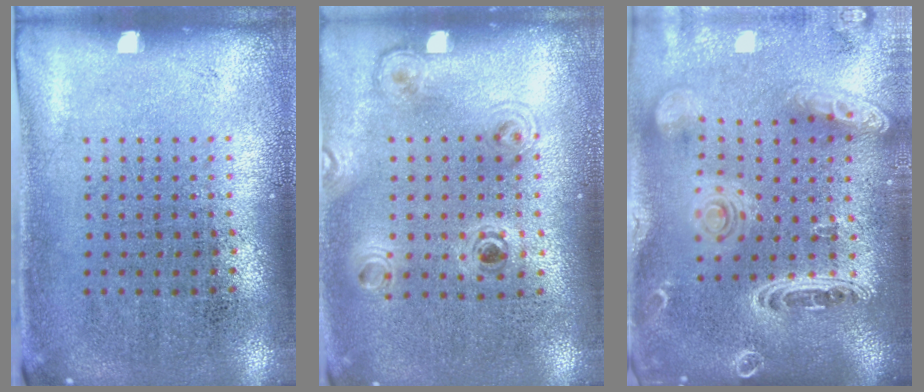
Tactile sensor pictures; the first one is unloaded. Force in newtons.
{"total": 1.1, "press": 1.1, "slide": 0.4}
{"total": 3.0, "press": 2.5, "slide": 1.6}